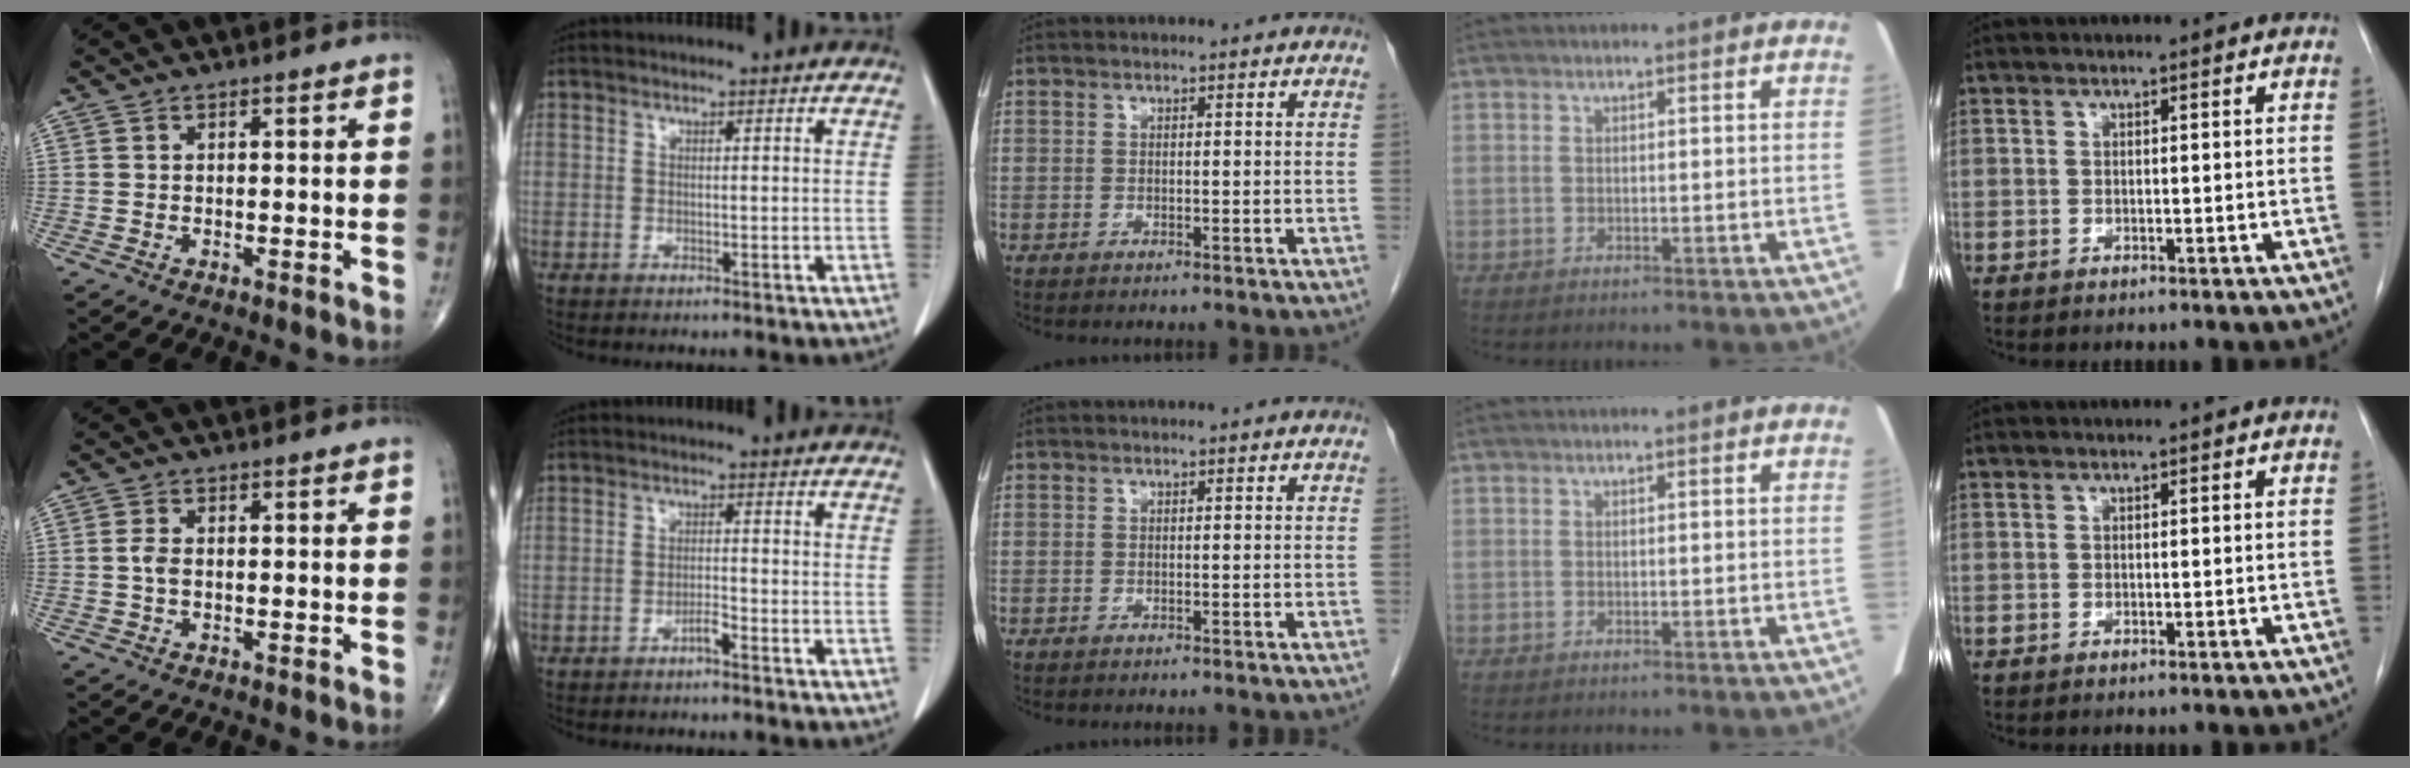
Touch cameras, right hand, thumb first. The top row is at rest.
{"thumb": {"total": 1.7, "force": [-0.2, 1.0, 1.4], "torque": [-0.031, 0.001, -0.007]}, "index": {"total": 1.6, "force": [-1.3, 0.0, 1.0], "torque": [-0.017, 0.002, -0.023]}}